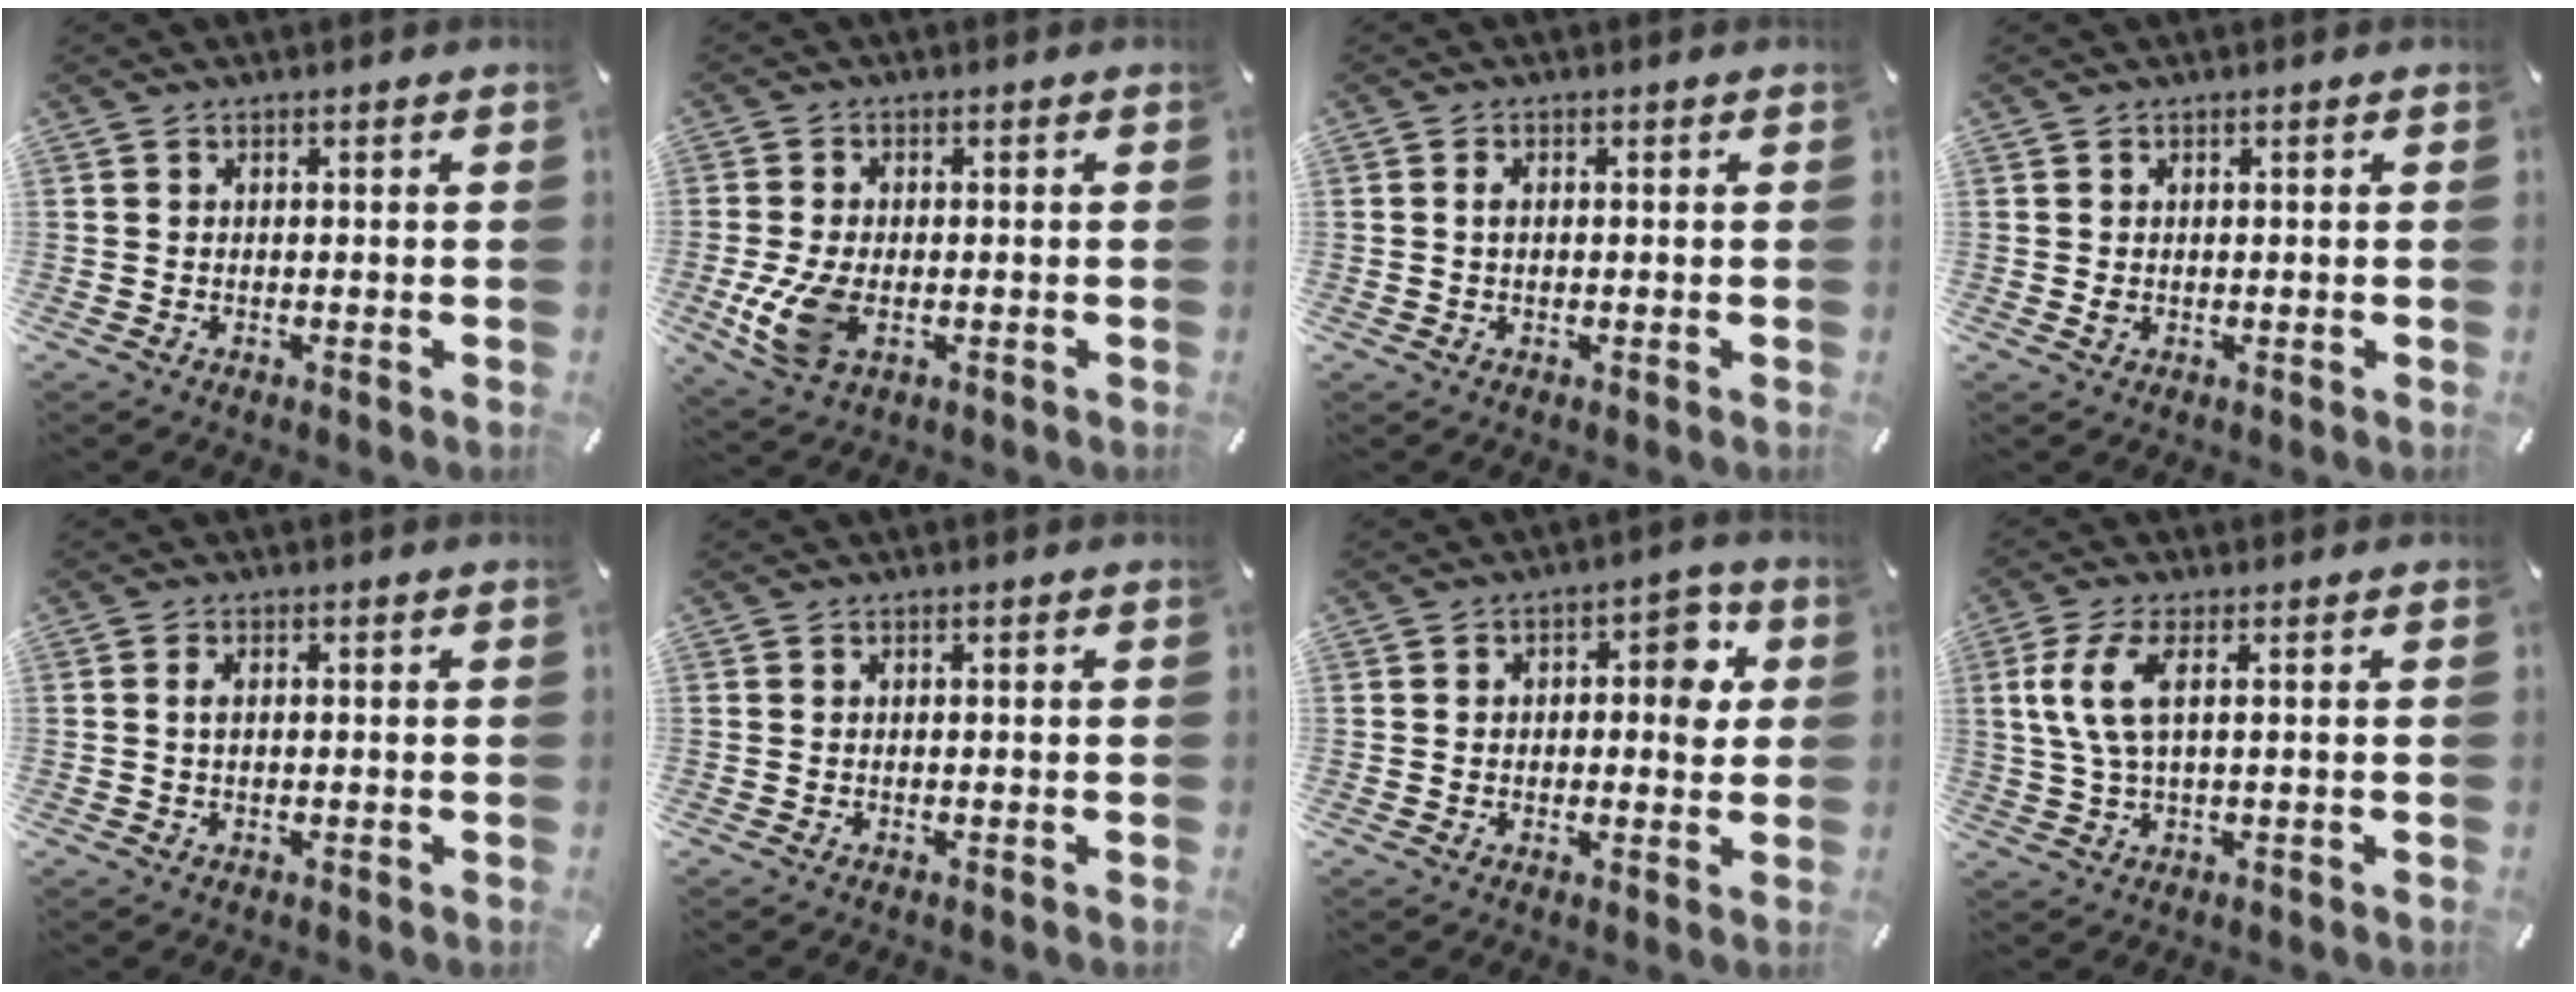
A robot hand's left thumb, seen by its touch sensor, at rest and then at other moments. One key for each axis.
{"total": 8.9, "fx": -1.9, "fy": 5.2, "fz": 6.9, "tx": -0.163, "ty": -0.008, "tz": -0.031}
{"total": 1.3, "fx": 0.2, "fy": 0.6, "fz": 1.1, "tx": -0.025, "ty": 0.002, "tz": 0.002}
{"total": 0.8, "fx": 0.1, "fy": 0.6, "fz": 0.6, "tx": -0.006, "ty": -0.002, "tz": 0.000}
{"total": 1.6, "fx": 0.2, "fy": 0.7, "fz": 1.4, "tx": -0.029, "ty": 0.003, "tz": 0.002}
{"total": 0.0}
{"total": 7.9, "fx": 1.5, "fy": 4.5, "fz": 6.3, "tx": -0.067, "ty": -0.005, "tz": 0.013}
{"total": 7.5, "fx": 1.8, "fy": 2.4, "fz": 6.9, "tx": -0.156, "ty": -0.007, "tz": 0.027}